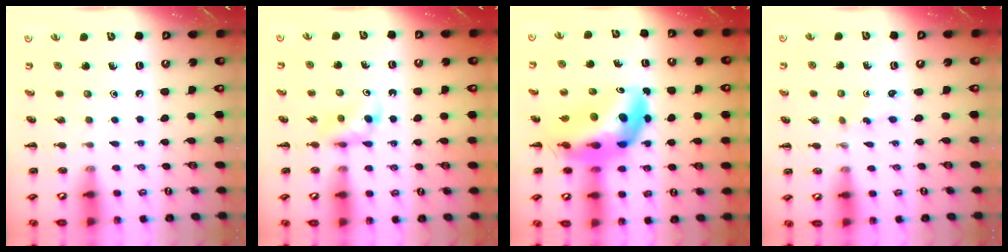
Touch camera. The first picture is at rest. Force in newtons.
{"total": 4.1, "press": 3.9, "slide": 1.3}
{"total": 13.7, "press": 13.1, "slide": 3.9}
{"total": 1.7, "press": 1.5, "slide": 0.6}